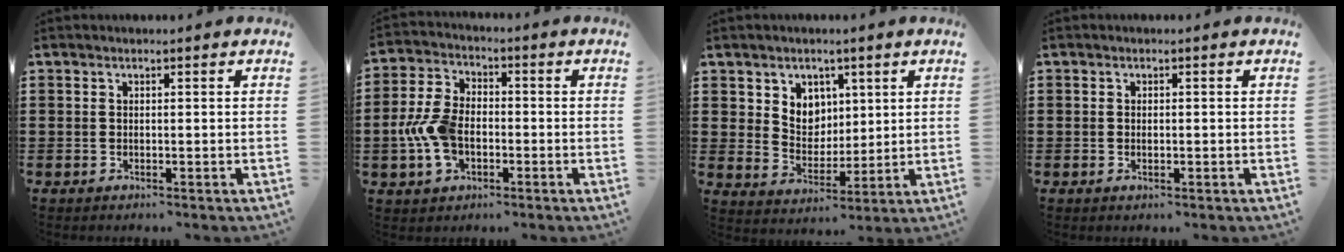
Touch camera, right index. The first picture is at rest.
{"total": 8.0, "force": [-1.7, 5.2, 5.8], "torque": [-0.152, 0.000, -0.040]}
{"total": 5.6, "force": [2.8, 4.7, 0.7], "torque": [-0.034, 0.003, 0.050]}
{"total": 0.9, "force": [-0.1, 0.4, 0.8], "torque": [-0.015, 0.000, -0.002]}